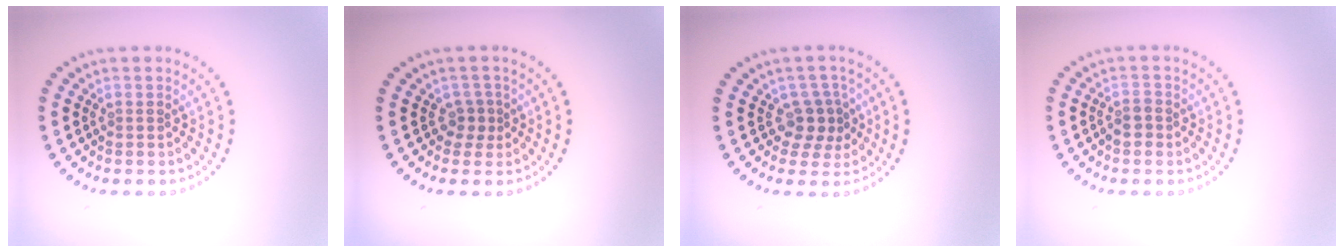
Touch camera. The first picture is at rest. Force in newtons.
{"total": 1.4, "press": 1.1, "slide": 0.9}
{"total": 2.5, "press": 2.0, "slide": 1.5}
{"total": 1.5, "press": 1.3, "slide": 0.8}